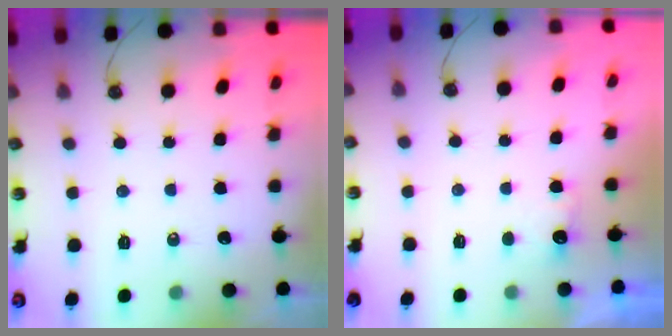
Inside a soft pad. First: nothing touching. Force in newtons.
{"total": 2.4, "press": 2.2, "slide": 0.8}